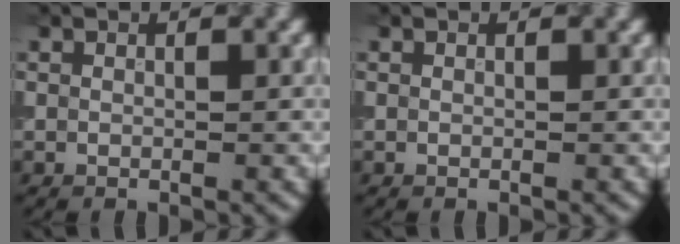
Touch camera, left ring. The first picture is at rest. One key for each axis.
{"total": 0.0}